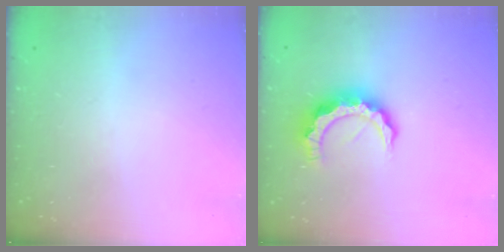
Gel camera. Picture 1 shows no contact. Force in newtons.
{"total": 9.8, "press": 9.8, "slide": 1.1}